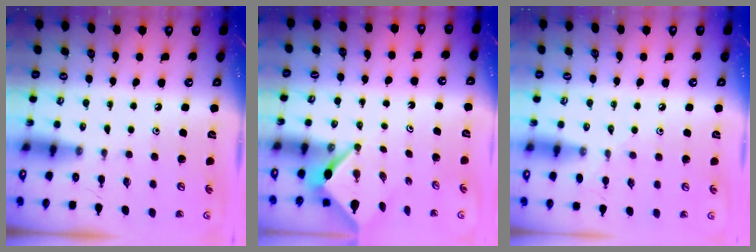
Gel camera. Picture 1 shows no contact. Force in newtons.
{"total": 3.1, "press": 3.1, "slide": 0.2}
{"total": 4.4, "press": 4.3, "slide": 0.7}